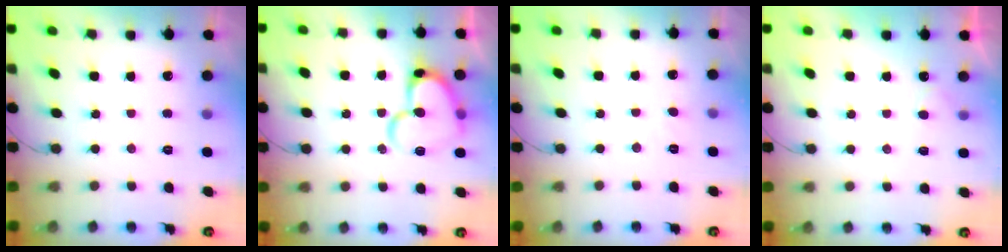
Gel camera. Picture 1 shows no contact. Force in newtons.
{"total": 17.8, "press": 17.7, "slide": 2.1}
{"total": 3.8, "press": 3.8, "slide": 0.4}
{"total": 3.7, "press": 3.6, "slide": 0.3}